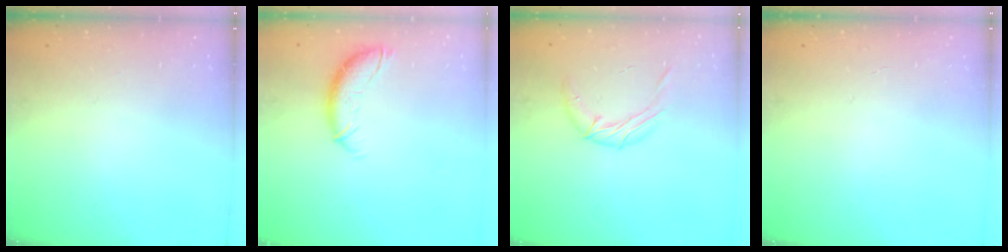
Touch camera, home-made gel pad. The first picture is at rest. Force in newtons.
{"total": 10.5, "press": 10.5, "slide": 0.7}
{"total": 9.5, "press": 9.5, "slide": 0.7}
{"total": 0.0}